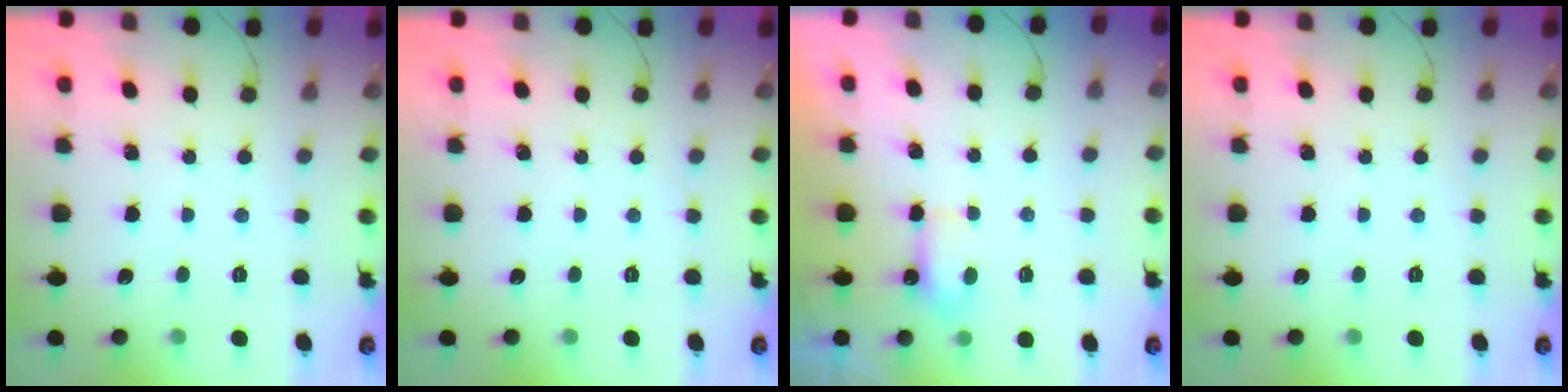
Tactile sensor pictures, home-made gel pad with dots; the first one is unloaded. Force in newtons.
{"total": 0.0}
{"total": 4.6, "press": 4.5, "slide": 0.9}
{"total": 0.0}